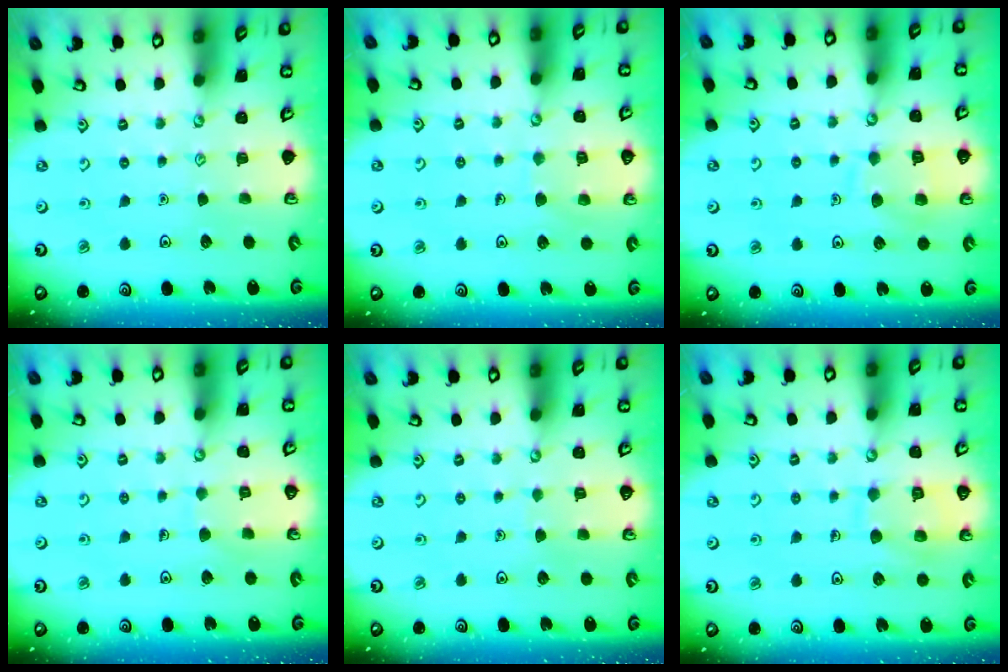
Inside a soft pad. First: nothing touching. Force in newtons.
{"total": 5.1, "press": 5.0, "slide": 0.4}
{"total": 9.7, "press": 9.7, "slide": 0.9}
{"total": 6.1, "press": 6.1, "slide": 0.5}
{"total": 2.4, "press": 2.4, "slide": 0.2}
{"total": 9.9, "press": 9.9, "slide": 0.9}